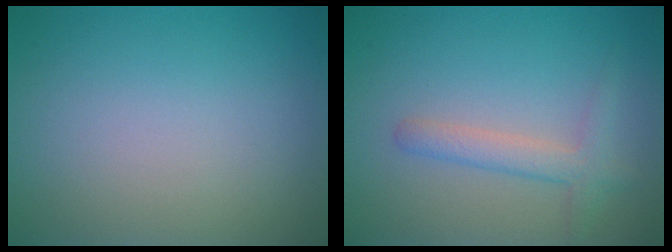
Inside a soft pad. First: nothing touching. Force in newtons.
{"total": 1.8, "press": 1.8, "slide": 0.2}